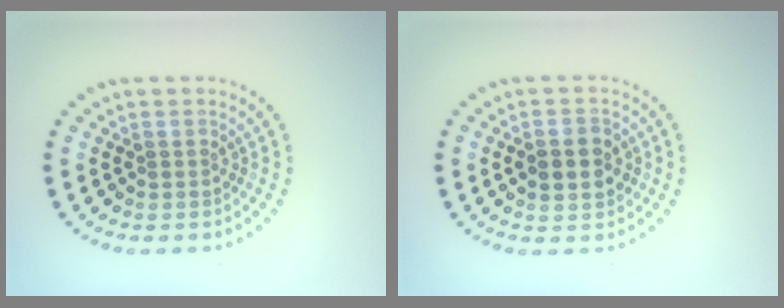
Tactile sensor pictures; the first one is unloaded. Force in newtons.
{"total": 3.2, "press": 3.2, "slide": 0.1}